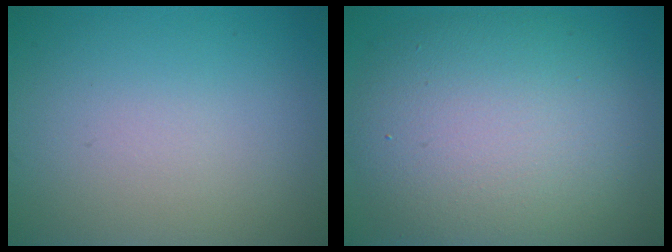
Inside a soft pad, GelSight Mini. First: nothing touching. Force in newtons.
{"total": 10.7, "press": 10.7, "slide": 0.4}